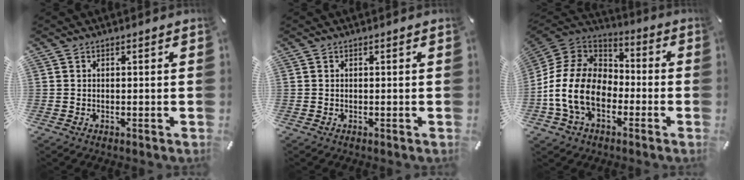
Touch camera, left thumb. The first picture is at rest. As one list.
[{"total": 0.0}, {"total": 16.5, "force": [-5.6, 11.8, 10.0], "torque": [-0.222, 0.032, -0.102]}]